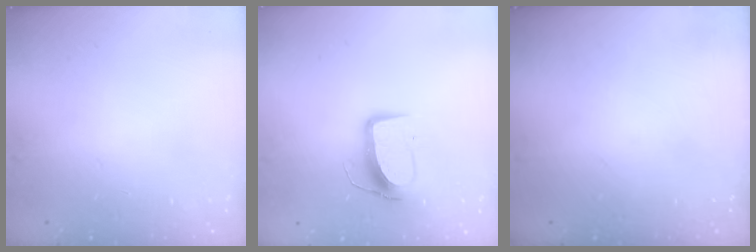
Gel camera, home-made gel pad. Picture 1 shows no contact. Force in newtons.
{"total": 10.1, "press": 10.1, "slide": 0.6}
{"total": 0.0}